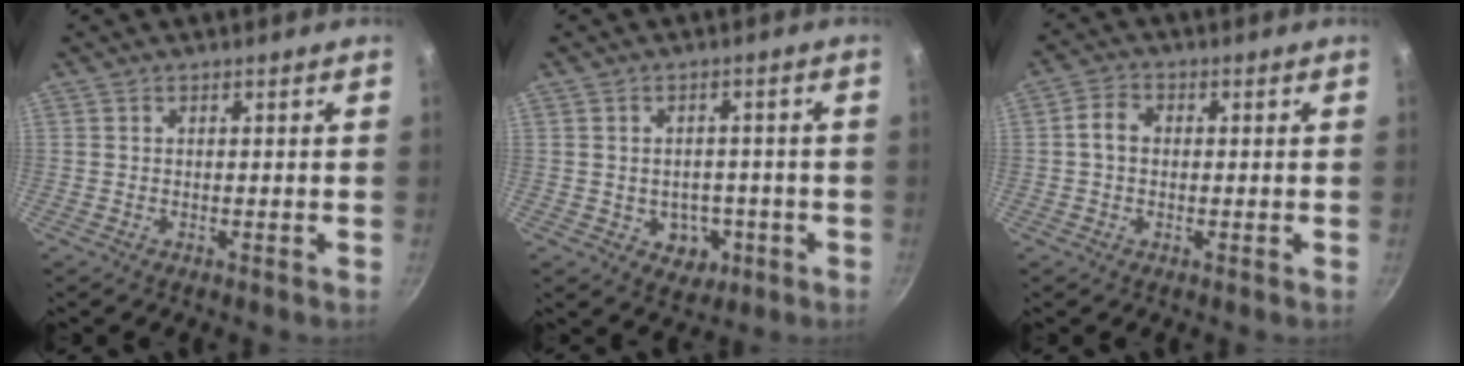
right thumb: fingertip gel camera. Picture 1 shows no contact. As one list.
[{"total": 5.9, "force": [-1.7, 4.9, 2.9], "torque": [-0.016, 0.015, -0.009]}, {"total": 3.5, "force": [0.0, 2.8, 2.2], "torque": [-0.037, 0.011, -0.008]}]